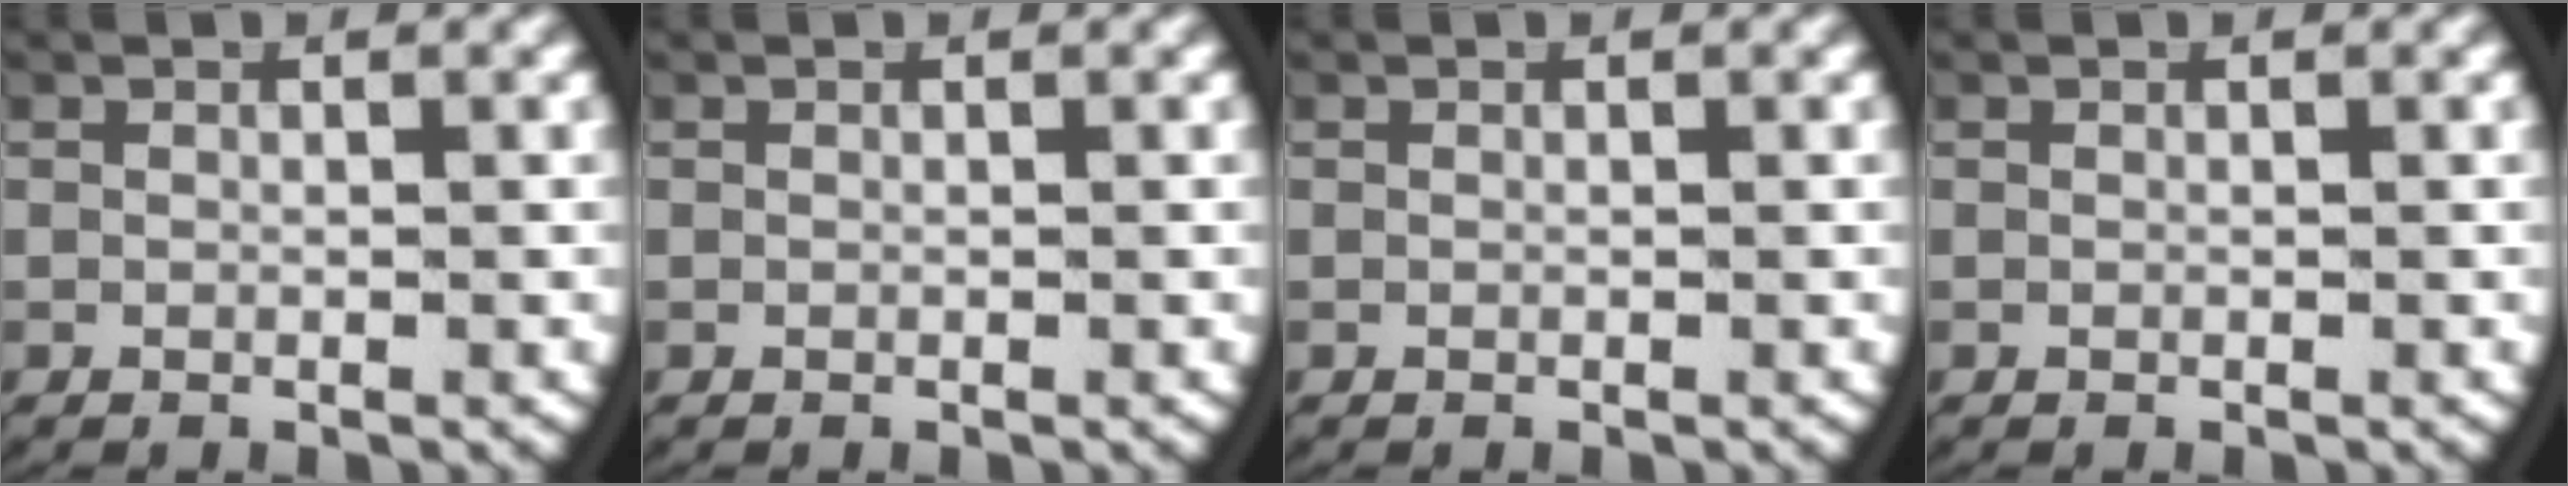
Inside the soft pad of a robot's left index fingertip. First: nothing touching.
{"total": 0.0}
{"total": 0.0}
{"total": 0.0}